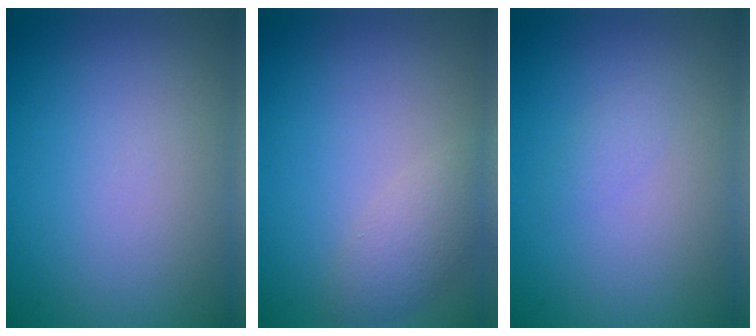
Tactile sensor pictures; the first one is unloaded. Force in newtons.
{"total": 2.4, "press": 2.4, "slide": 0.2}
{"total": 0.9, "press": 0.9, "slide": 0.0}